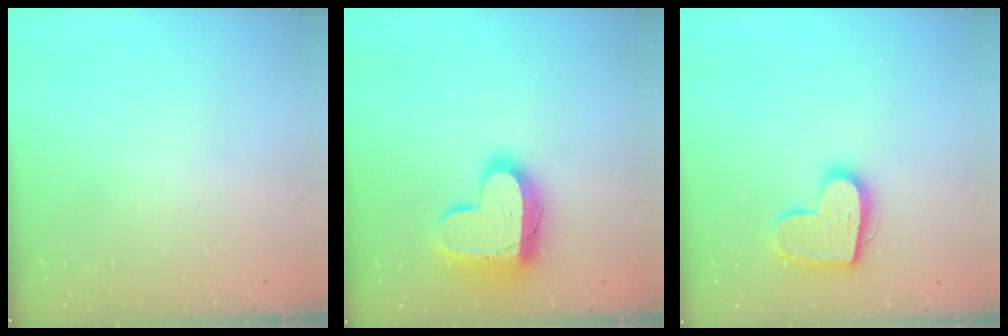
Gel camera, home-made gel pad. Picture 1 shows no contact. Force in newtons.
{"total": 16.3, "press": 16.2, "slide": 1.4}
{"total": 14.9, "press": 14.9, "slide": 1.0}